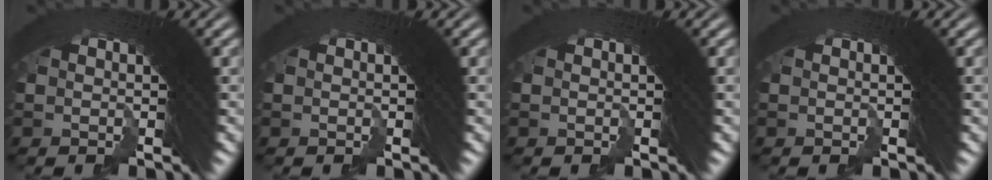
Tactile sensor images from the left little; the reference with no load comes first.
{"total": 0.0}
{"total": 0.0}
{"total": 0.0}